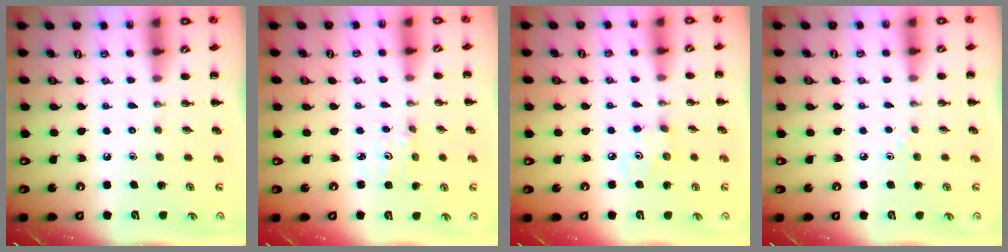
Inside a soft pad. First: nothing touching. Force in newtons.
{"total": 1.4, "press": 1.3, "slide": 0.5}
{"total": 3.0, "press": 2.8, "slide": 0.9}
{"total": 2.7, "press": 2.5, "slide": 1.0}